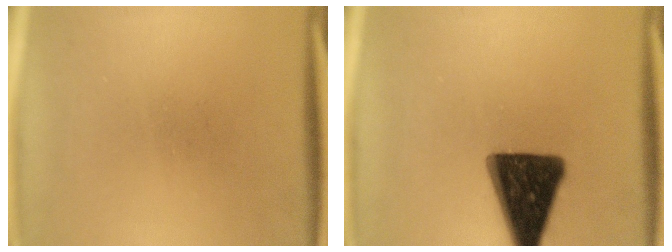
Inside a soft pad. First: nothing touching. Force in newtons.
{"total": 15.8}